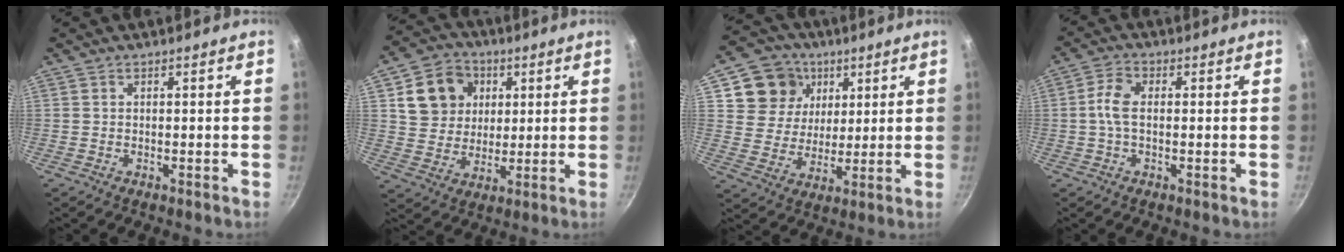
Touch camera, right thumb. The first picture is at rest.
{"total": 11.8, "force": [3.6, 10.1, 4.8], "torque": [-0.058, 0.004, 0.063]}
{"total": 12.2, "force": [5.3, 10.3, 3.8], "torque": [-0.036, -0.021, 0.089]}
{"total": 4.6, "force": [0.0, 2.3, 3.9], "torque": [-0.090, 0.013, -0.009]}